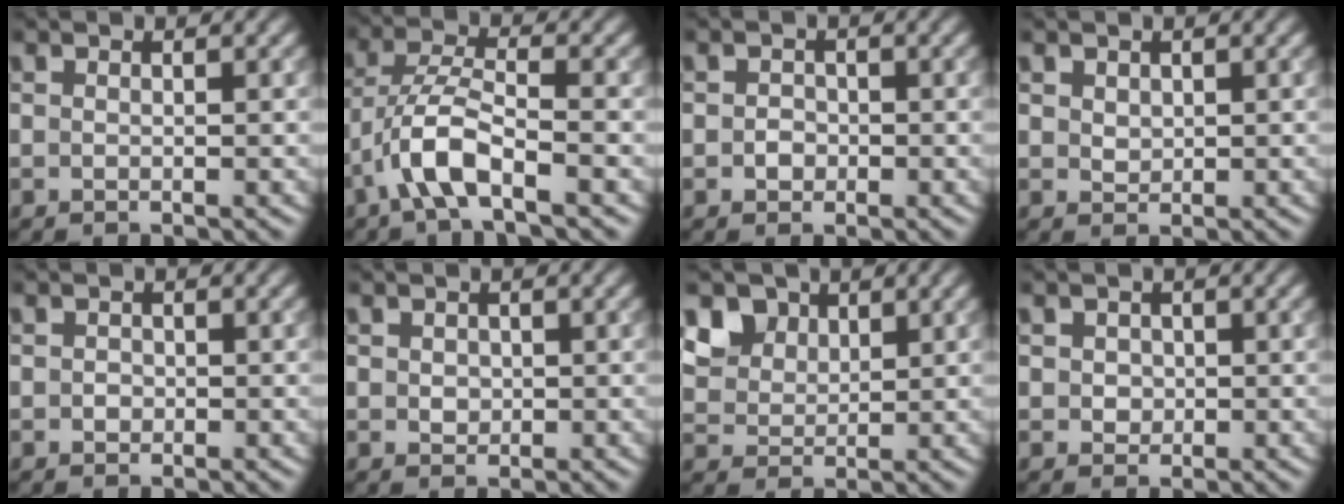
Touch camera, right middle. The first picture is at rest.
{"total": 5.1, "force": [-2.7, 1.5, 4.1], "torque": [-0.083, 0.007, -0.058]}
{"total": 1.3, "force": [-0.3, 1.1, 0.4], "torque": [-0.001, -0.001, -0.008]}
{"total": 1.0, "force": [0.5, 0.8, 0.3], "torque": [-0.006, -0.002, 0.013]}
{"total": 0.8, "force": [-0.1, 0.7, 0.3], "torque": [-0.003, -0.003, -0.003]}
{"total": 1.1, "force": [0.2, 1.0, 0.5], "torque": [-0.010, -0.003, 0.004]}
{"total": 6.0, "force": [3.3, 4.4, 2.4], "torque": [-0.068, -0.003, 0.067]}
{"total": 1.3, "force": [0.2, 1.2, 0.5], "torque": [-0.006, 0.002, 0.004]}